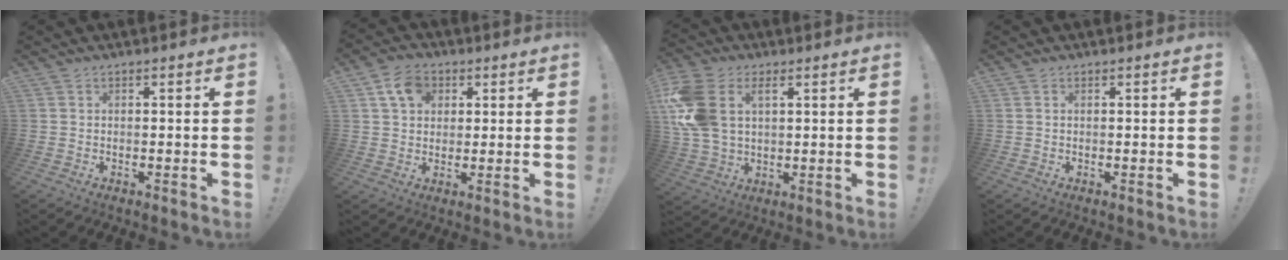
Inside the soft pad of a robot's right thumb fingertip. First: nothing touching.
{"total": 8.7, "force": [3.7, 6.6, 4.3], "torque": [-0.069, -0.001, 0.072]}
{"total": 14.5, "force": [4.5, 9.8, 9.7], "torque": [-0.209, -0.011, 0.085]}
{"total": 0.0}